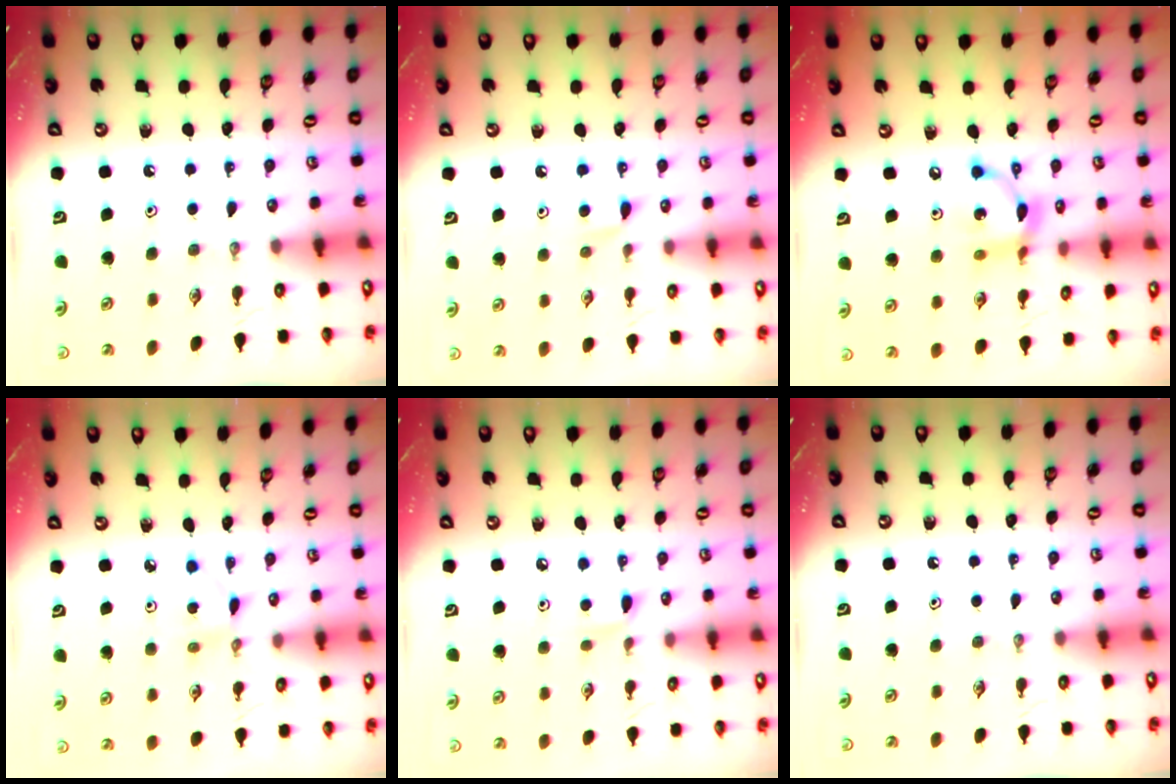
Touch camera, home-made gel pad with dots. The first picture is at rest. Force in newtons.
{"total": 5.3, "press": 5.2, "slide": 0.7}
{"total": 10.9, "press": 10.9, "slide": 0.6}
{"total": 1.6, "press": 1.6, "slide": 0.2}
{"total": 5.0, "press": 5.0, "slide": 0.5}
{"total": 0.0}